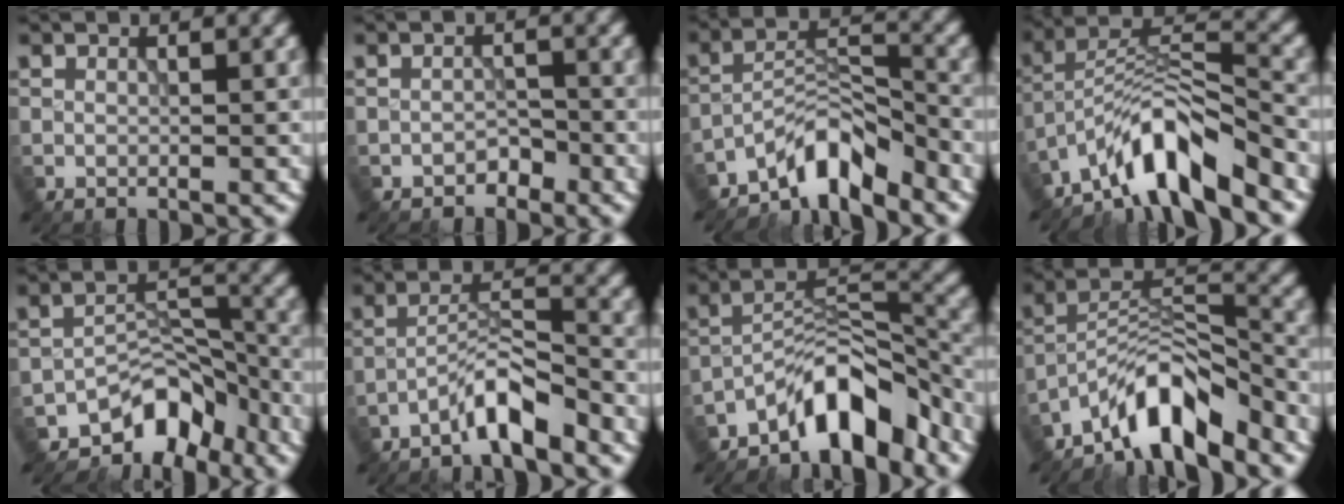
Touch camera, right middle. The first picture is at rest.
{"total": 1.4, "force": [-1.2, 0.7, 0.4], "torque": [-0.003, 0.005, -0.019]}
{"total": 5.7, "force": [-4.8, 1.5, 2.7], "torque": [-0.034, 0.010, -0.094]}
{"total": 7.7, "force": [-6.0, 1.6, 4.6], "torque": [-0.073, 0.013, -0.114]}
{"total": 6.2, "force": [-4.8, 3.0, 2.6], "torque": [-0.018, 0.005, -0.083]}
{"total": 4.1, "force": [-3.2, 0.6, 2.4], "torque": [-0.044, 0.015, -0.067]}
{"total": 7.5, "force": [-5.8, 2.4, 4.1], "torque": [-0.047, 0.015, -0.109]}
{"total": 7.1, "force": [-5.7, 1.9, 3.7], "torque": [-0.055, 0.010, -0.110]}